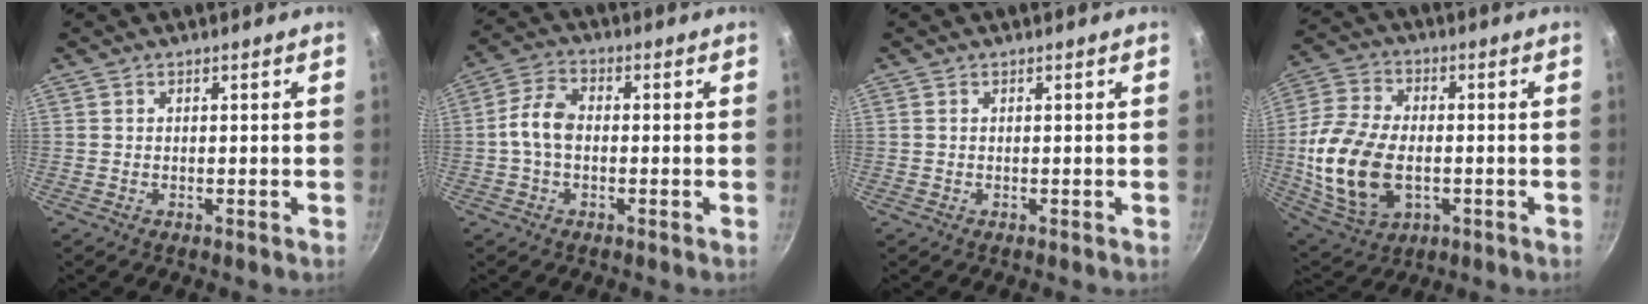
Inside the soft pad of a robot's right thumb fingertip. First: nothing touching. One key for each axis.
{"total": 6.6, "fx": -0.5, "fy": 4.1, "fz": 5.2, "tx": -0.102, "ty": 0.029, "tz": -0.018}
{"total": 0.0}
{"total": 17.7, "fx": -2.4, "fy": 11.3, "fz": 13.4, "tx": -0.264, "ty": 0.014, "tz": -0.036}